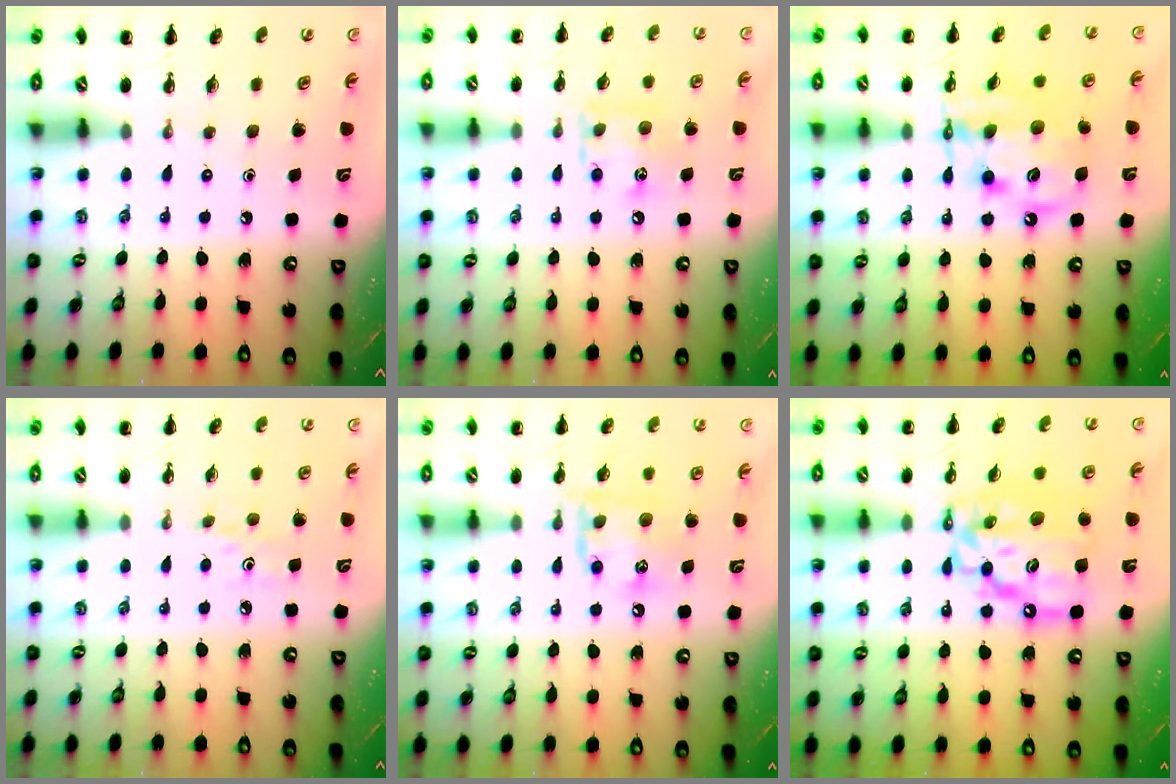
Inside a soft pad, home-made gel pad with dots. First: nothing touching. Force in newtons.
{"total": 10.9, "press": 10.8, "slide": 0.9}
{"total": 13.2, "press": 12.7, "slide": 3.3}
{"total": 3.6, "press": 3.3, "slide": 1.4}
{"total": 14.2, "press": 14.0, "slide": 1.9}
{"total": 14.1, "press": 13.5, "slide": 4.1}